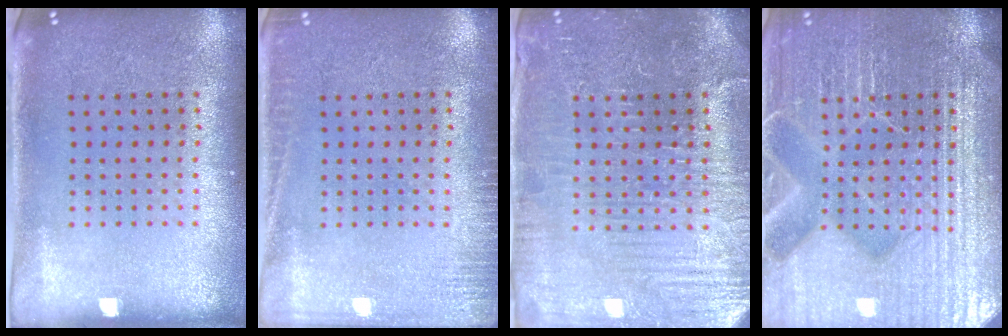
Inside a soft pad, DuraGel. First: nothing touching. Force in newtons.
{"total": 2.0, "press": 2.0, "slide": 0.3}
{"total": 4.3, "press": 4.2, "slide": 1.2}
{"total": 7.4, "press": 7.3, "slide": 0.9}